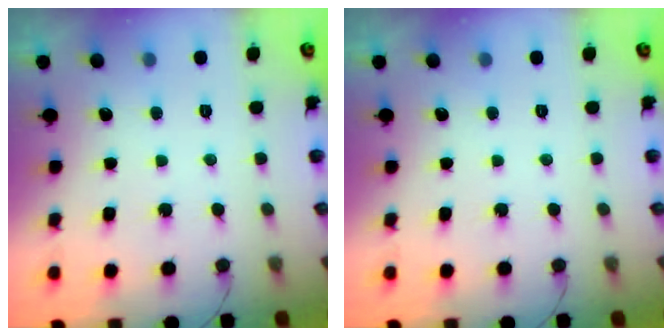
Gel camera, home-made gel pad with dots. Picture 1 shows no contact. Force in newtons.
{"total": 0.0}